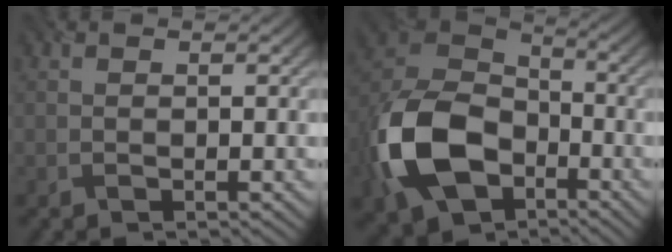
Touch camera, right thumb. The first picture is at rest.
{"total": 15.8, "force": [-6.1, 10.9, 9.7], "torque": [-0.237, -0.026, -0.132]}